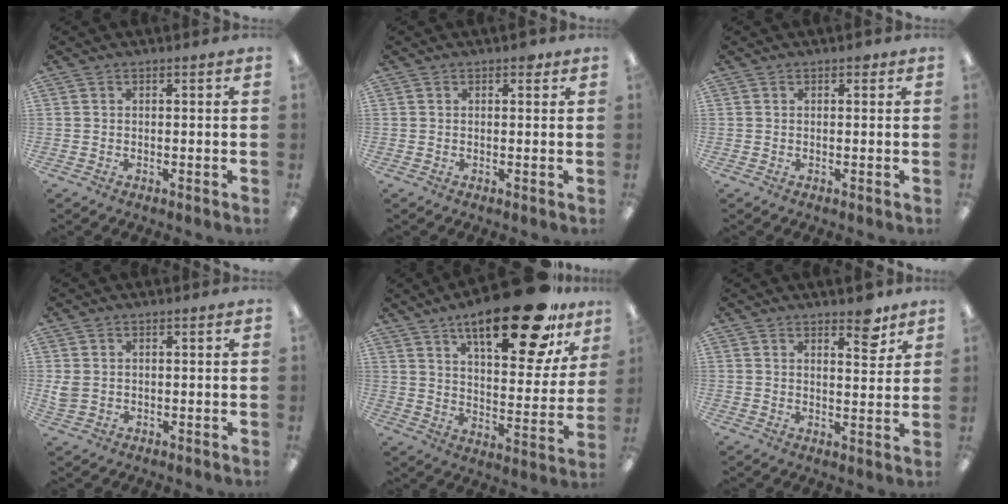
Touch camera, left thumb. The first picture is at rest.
{"total": 1.5, "force": [0.9, 0.8, 0.9], "torque": [-0.011, 0.001, 0.013]}
{"total": 0.7, "force": [0.4, 0.4, 0.3], "torque": [0.001, 0.000, 0.005]}
{"total": 2.7, "force": [0.7, 2.2, 1.5], "torque": [-0.030, 0.004, 0.014]}
{"total": 23.4, "force": [15.5, 7.9, 15.7], "torque": [-0.227, -0.090, 0.247]}
{"total": 6.0, "force": [4.6, 2.3, 3.1], "torque": [-0.025, -0.030, 0.074]}